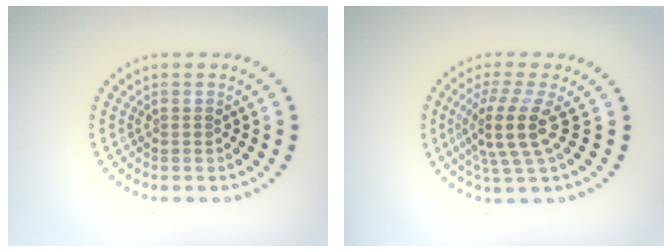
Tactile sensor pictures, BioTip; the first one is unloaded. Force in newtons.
{"total": 4.1, "press": 2.9, "slide": 2.8}